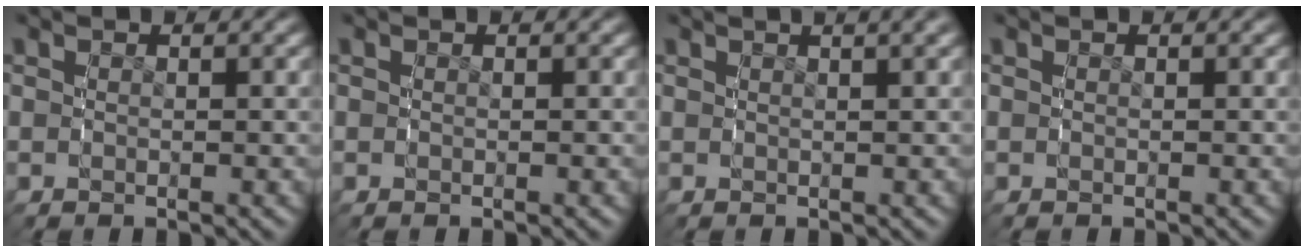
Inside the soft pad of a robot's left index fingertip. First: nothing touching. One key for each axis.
{"total": 0.6, "fx": -0.4, "fy": 0.4, "fz": 0.2, "tx": -0.005, "ty": 0.003, "tz": -0.012}
{"total": 1.8, "fx": 0.9, "fy": 0.2, "fz": 1.6, "tx": -0.017, "ty": 0.013, "tz": 0.007}
{"total": 0.0}